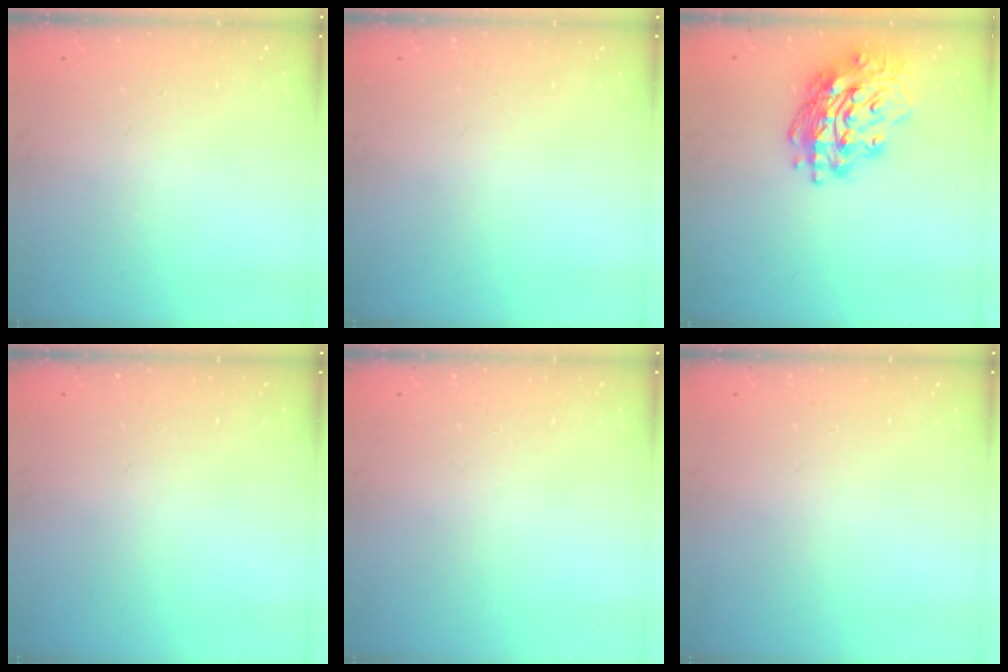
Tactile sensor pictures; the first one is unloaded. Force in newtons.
{"total": 0.0}
{"total": 18.0, "press": 17.9, "slide": 1.8}
{"total": 0.0}
{"total": 0.0}
{"total": 0.0}